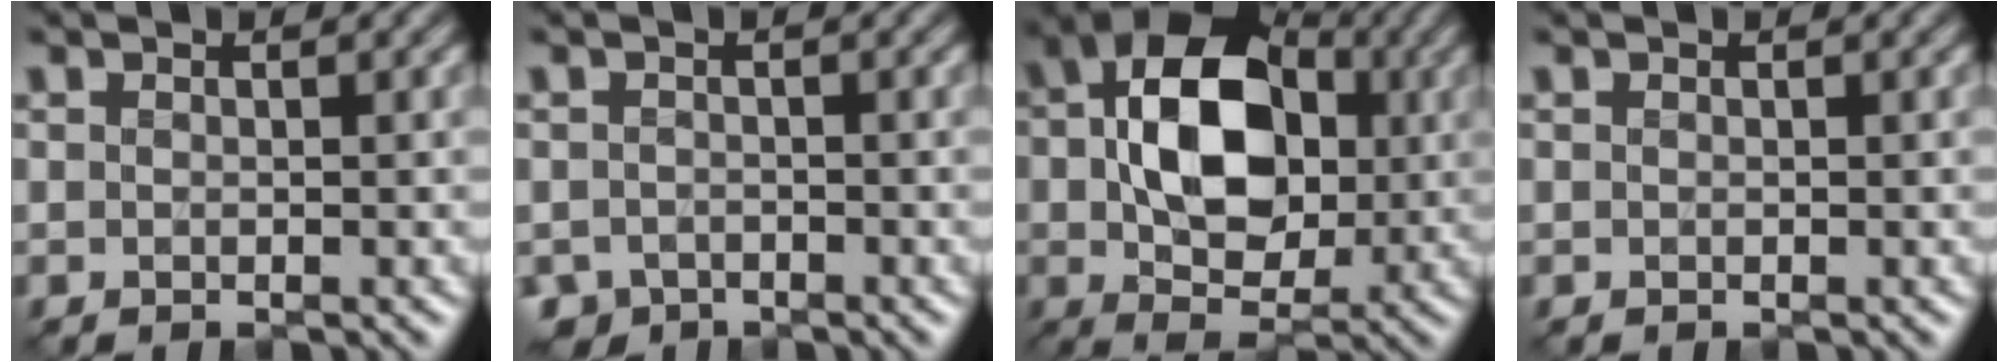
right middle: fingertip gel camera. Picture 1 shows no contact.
{"total": 2.0, "force": [-1.6, 1.2, 0.1], "torque": [0.005, -0.010, -0.035]}
{"total": 11.4, "force": [1.3, 7.4, 8.6], "torque": [-0.147, 0.009, 0.016]}
{"total": 0.0}